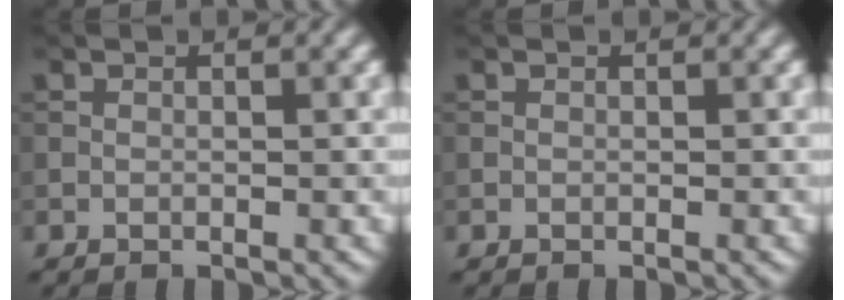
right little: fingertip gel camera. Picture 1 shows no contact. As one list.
[{"total": 0.0}]